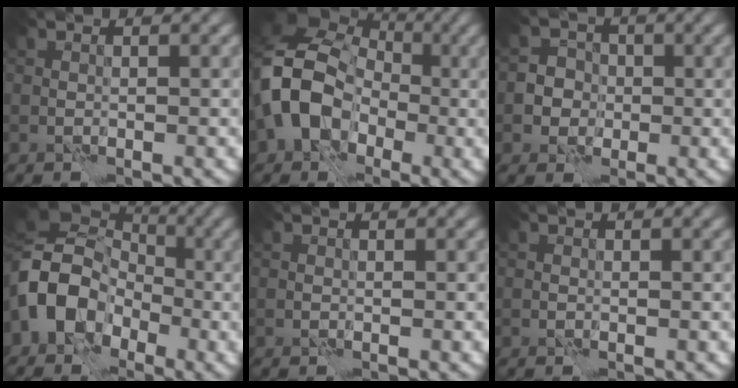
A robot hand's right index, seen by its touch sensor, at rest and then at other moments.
{"total": 10.0, "force": [-2.0, 8.0, 5.6], "torque": [-0.114, 0.000, -0.054]}
{"total": 3.8, "force": [-0.8, 3.6, 0.8], "torque": [0.012, 0.008, -0.030]}
{"total": 10.0, "force": [-2.5, 7.6, 6.0], "torque": [-0.119, -0.003, -0.060]}
{"total": 0.0}
{"total": 0.0}